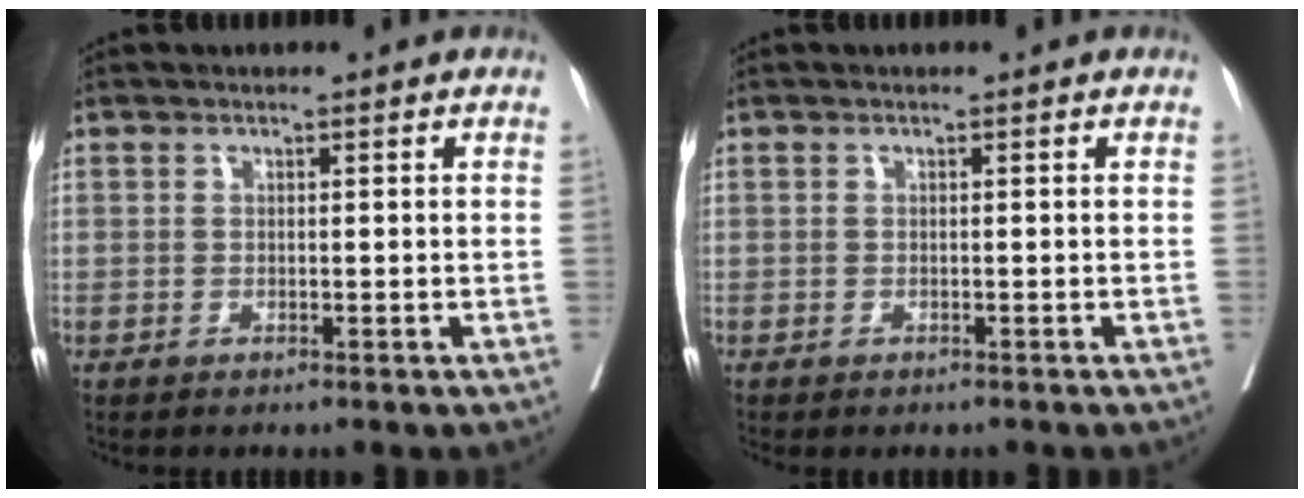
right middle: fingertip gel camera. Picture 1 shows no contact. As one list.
[{"total": 0.7, "force": [-0.6, 0.3, 0.1], "torque": [-0.005, 0.001, -0.013]}]